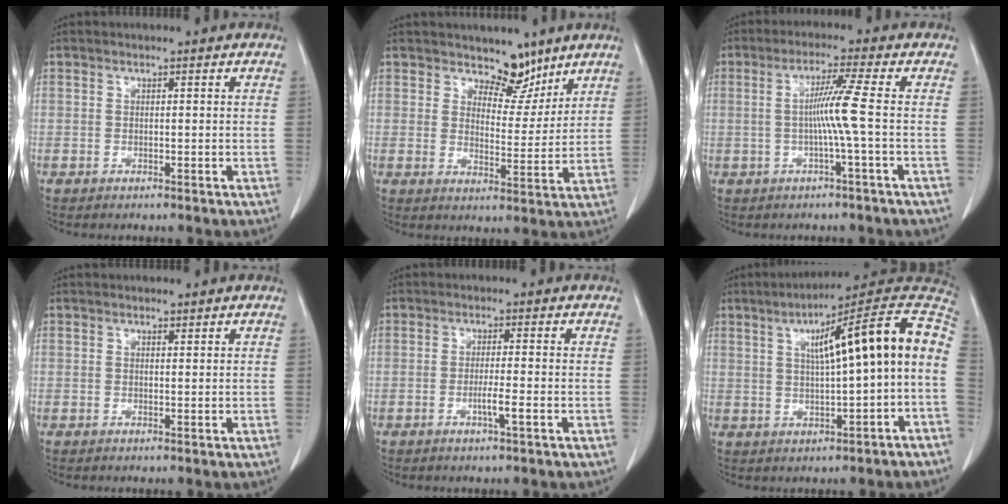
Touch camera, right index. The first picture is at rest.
{"total": 6.2, "force": [4.9, 3.0, 2.2], "torque": [-0.020, -0.010, 0.081]}
{"total": 5.6, "force": [-0.4, -1.6, 5.4], "torque": [-0.100, 0.006, -0.003]}
{"total": 0.5, "force": [0.5, 0.2, 0.1], "torque": [-0.007, -0.004, 0.007]}
{"total": 2.7, "force": [-1.0, -0.3, 2.5], "torque": [-0.044, -0.002, -0.017]}
{"total": 15.7, "force": [1.8, 1.0, 15.6], "torque": [-0.217, 0.039, 0.023]}